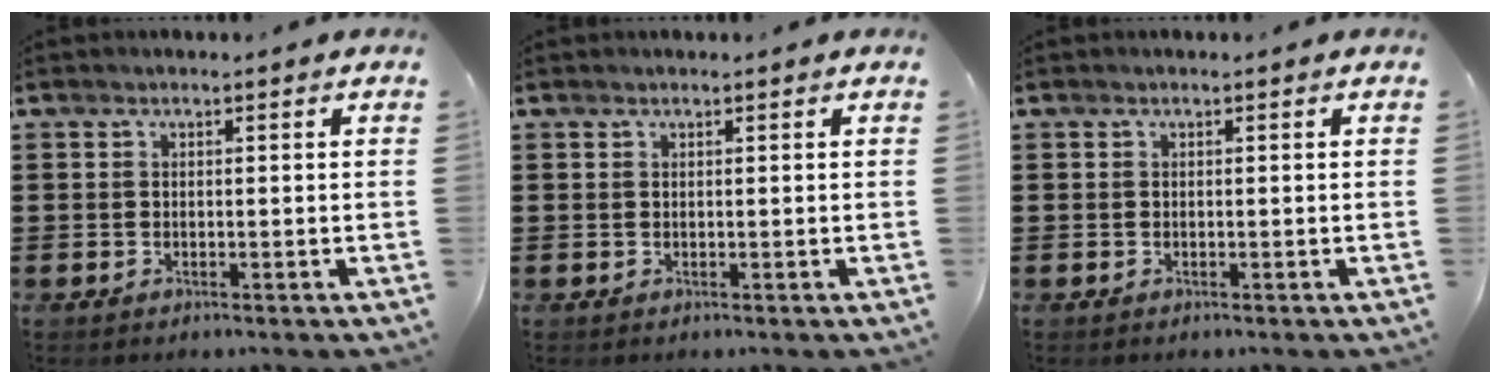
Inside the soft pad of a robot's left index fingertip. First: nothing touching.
{"total": 0.0}
{"total": 0.0}